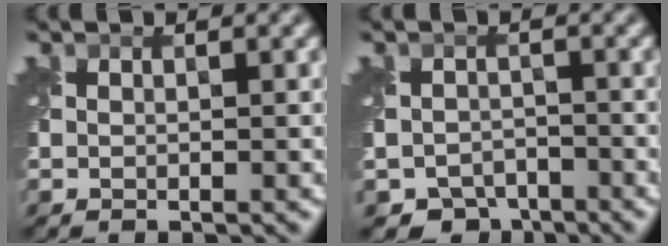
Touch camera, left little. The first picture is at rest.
{"total": 3.6, "force": [-2.8, 2.1, 0.5], "torque": [0.002, -0.006, -0.050]}